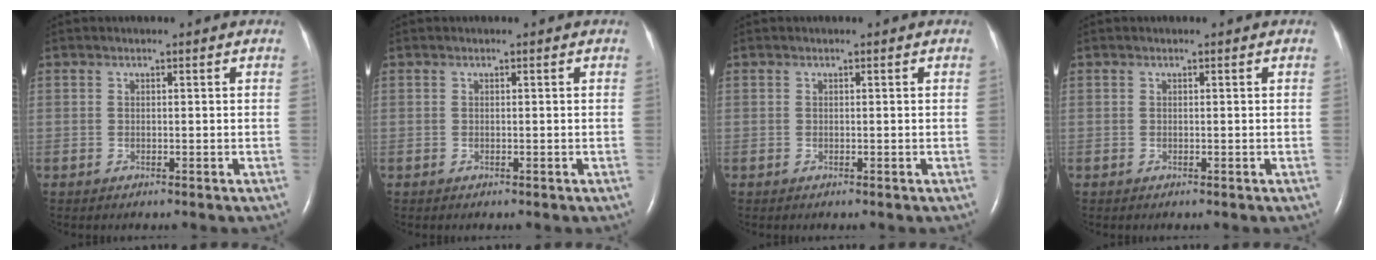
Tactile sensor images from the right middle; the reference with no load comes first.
{"total": 0.0}
{"total": 0.0}
{"total": 0.0}